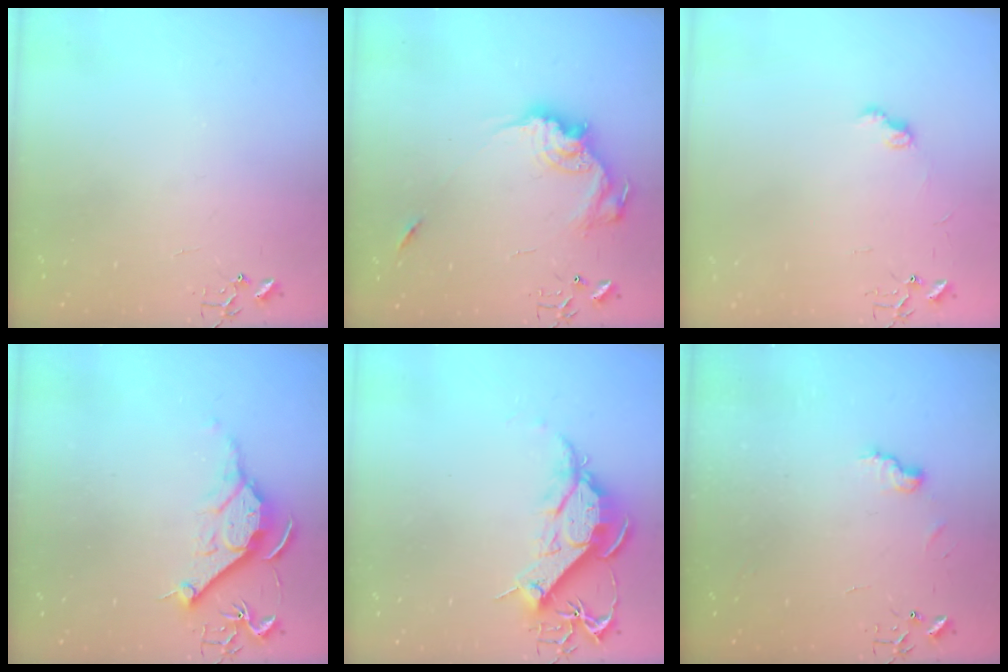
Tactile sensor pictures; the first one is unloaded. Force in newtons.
{"total": 14.8, "press": 14.8, "slide": 0.8}
{"total": 6.9, "press": 6.9, "slide": 0.7}
{"total": 11.4, "press": 11.4, "slide": 0.8}
{"total": 12.5, "press": 12.4, "slide": 1.3}
{"total": 6.7, "press": 6.6, "slide": 0.7}